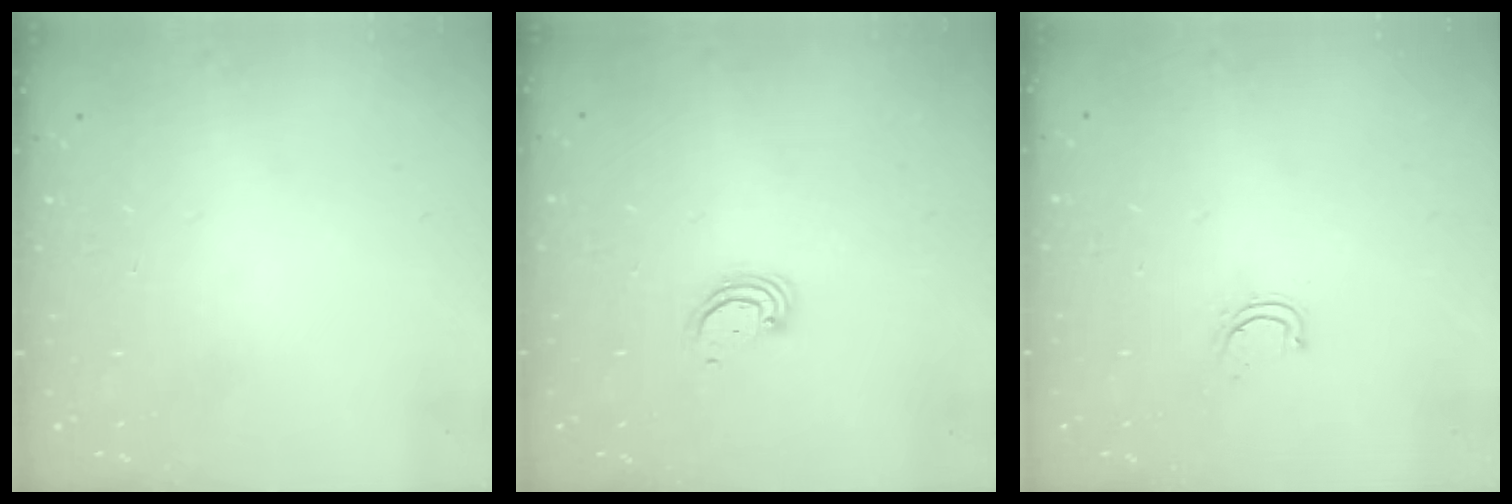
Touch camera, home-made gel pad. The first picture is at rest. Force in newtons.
{"total": 3.1, "press": 3.0, "slide": 0.3}
{"total": 4.0, "press": 3.9, "slide": 0.4}